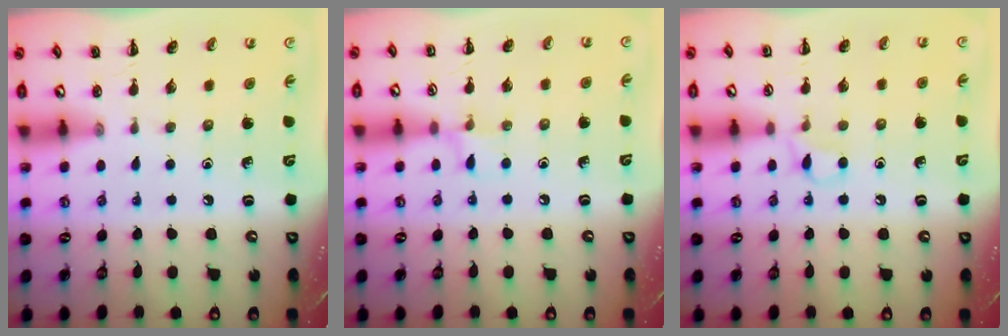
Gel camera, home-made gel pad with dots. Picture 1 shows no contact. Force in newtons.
{"total": 5.7, "press": 5.4, "slide": 1.8}
{"total": 3.4, "press": 3.3, "slide": 1.0}